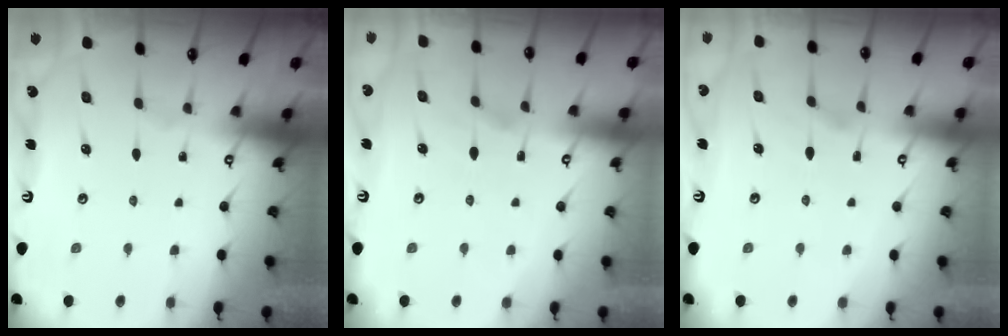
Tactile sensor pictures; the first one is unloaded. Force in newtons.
{"total": 1.4, "press": 0.9, "slide": 1.1}
{"total": 3.4, "press": 3.2, "slide": 1.1}